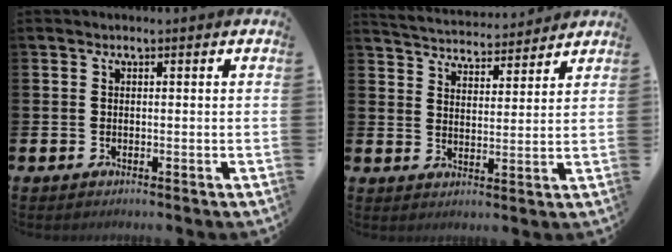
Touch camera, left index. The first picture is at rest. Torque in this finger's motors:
{"motor_torque": [0.52, -1.62, 0.15, 0.03]}